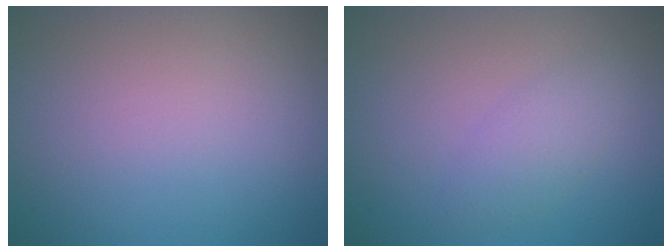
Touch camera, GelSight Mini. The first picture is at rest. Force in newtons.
{"total": 2.0, "press": 2.0, "slide": 0.1}